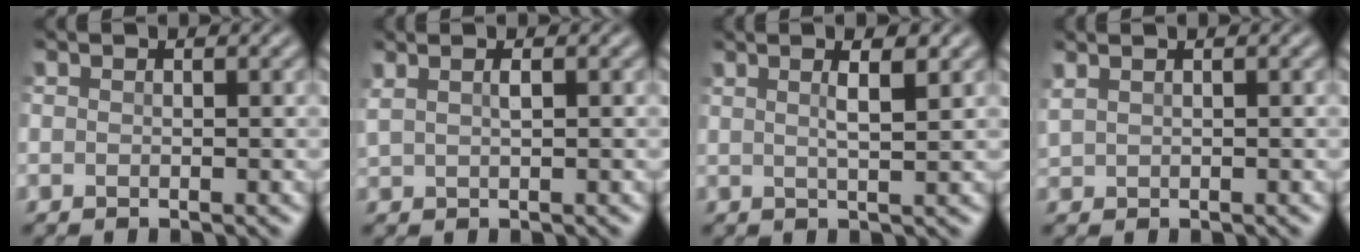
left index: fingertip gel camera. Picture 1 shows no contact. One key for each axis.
{"total": 1.6, "fx": 0.6, "fy": 0.5, "fz": 1.3, "tx": -0.023, "ty": -0.001, "tz": 0.013}
{"total": 3.5, "fx": 1.6, "fy": 0.9, "fz": 3.0, "tx": -0.029, "ty": 0.008, "tz": 0.008}
{"total": 1.3, "fx": 1.1, "fy": 0.4, "fz": 0.7, "tx": -0.019, "ty": 0.002, "tz": 0.020}